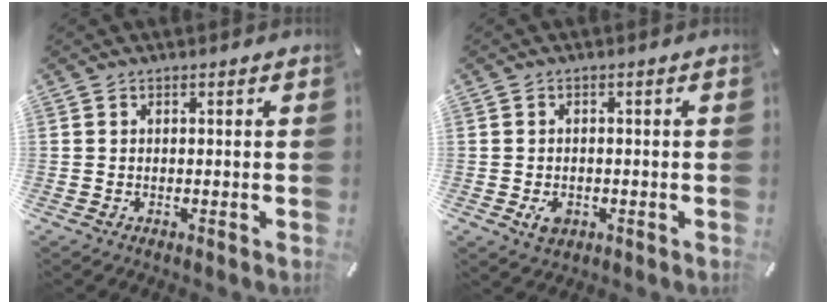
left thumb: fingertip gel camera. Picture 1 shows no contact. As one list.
[{"total": 3.4, "force": [-1.1, 2.6, 2.0], "torque": [-0.040, -0.002, -0.024]}]